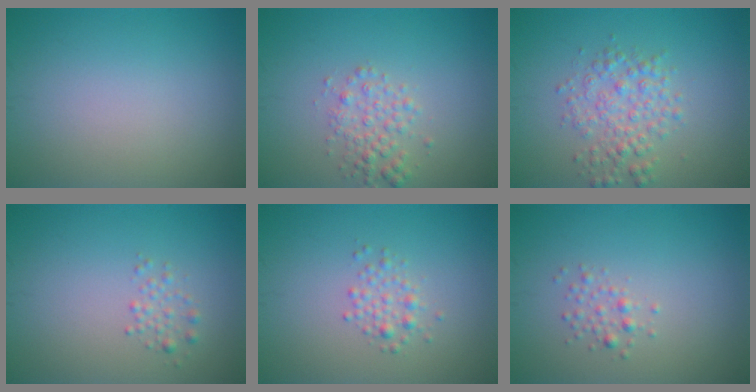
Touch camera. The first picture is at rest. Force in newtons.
{"total": 2.4, "press": 2.4, "slide": 0.1}
{"total": 3.2, "press": 3.2, "slide": 0.1}
{"total": 1.2, "press": 1.1, "slide": 0.1}
{"total": 1.6, "press": 1.6, "slide": 0.0}
{"total": 1.2, "press": 1.2, "slide": 0.1}